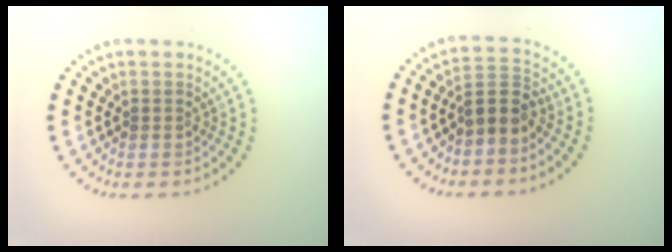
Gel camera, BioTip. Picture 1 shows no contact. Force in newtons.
{"total": 2.6, "press": 2.3, "slide": 1.3}